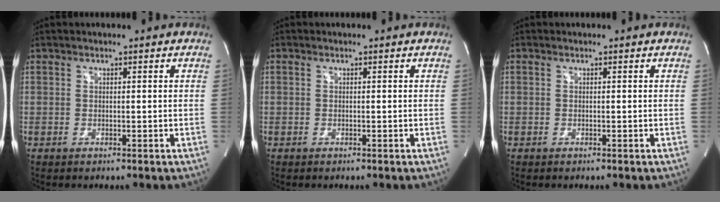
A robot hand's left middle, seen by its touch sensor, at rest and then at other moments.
{"total": 0.0}
{"total": 0.0}